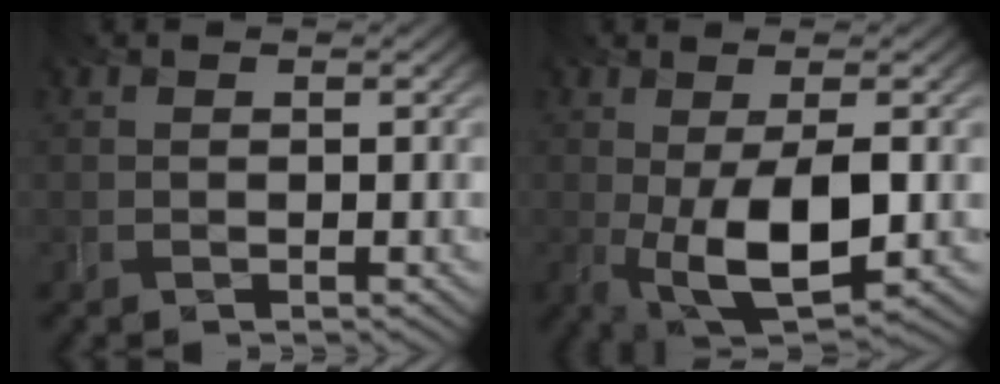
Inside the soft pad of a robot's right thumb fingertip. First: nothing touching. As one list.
[{"total": 10.2, "force": [-1.6, 4.1, 9.1], "torque": [-0.171, -0.013, -0.022]}]